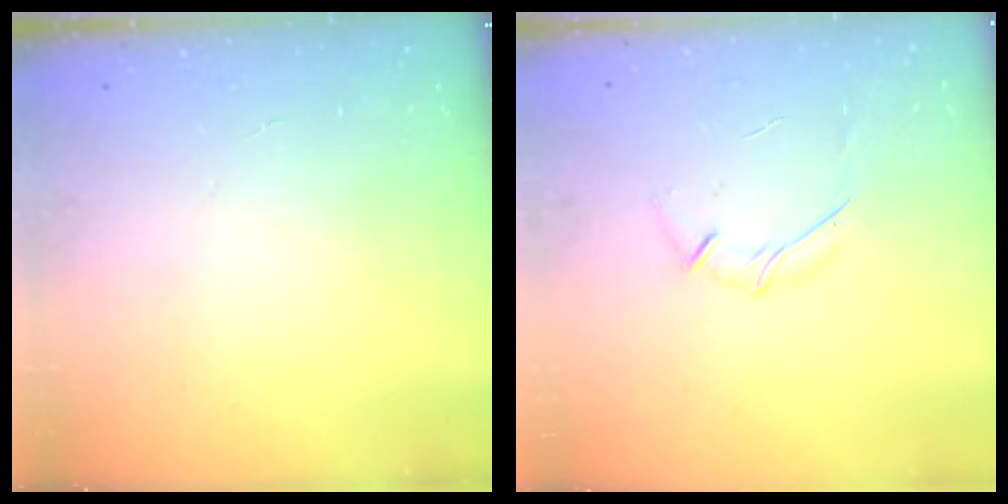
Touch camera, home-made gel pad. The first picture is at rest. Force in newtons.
{"total": 6.3, "press": 6.2, "slide": 1.4}